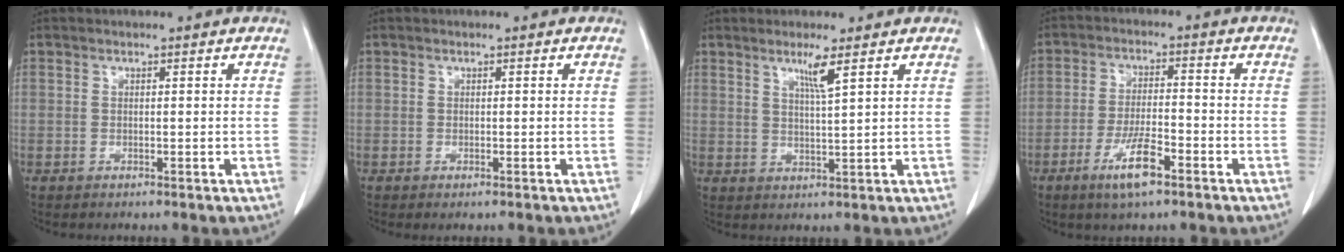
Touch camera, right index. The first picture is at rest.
{"total": 0.5, "force": [-0.3, 0.0, 0.4], "torque": [-0.007, -0.004, -0.004]}
{"total": 3.5, "force": [2.0, -0.7, 2.8], "torque": [-0.055, -0.009, 0.040]}
{"total": 7.0, "force": [-4.1, 1.1, 5.6], "torque": [-0.109, -0.009, -0.072]}